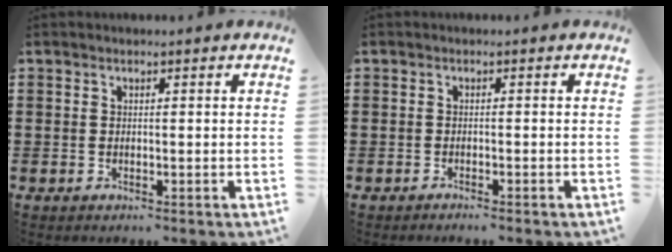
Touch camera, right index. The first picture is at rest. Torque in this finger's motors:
{"motor_torque": [1.00, 1.13, -0.04, 0.00]}